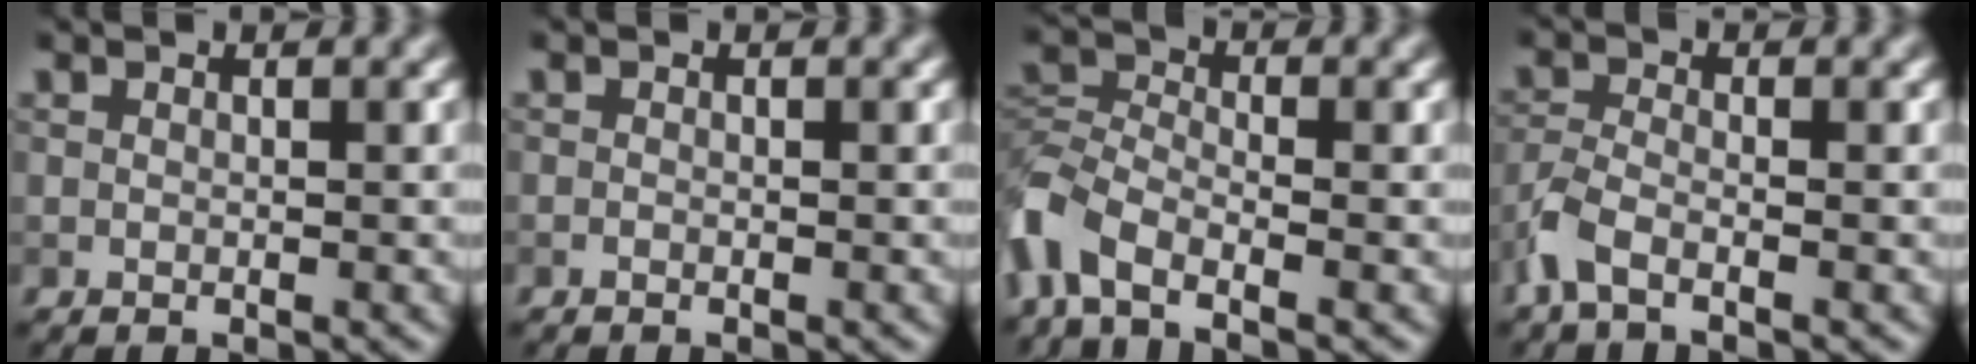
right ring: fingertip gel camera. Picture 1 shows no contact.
{"total": 0.0}
{"total": 6.2, "force": [-3.8, 3.0, 4.0], "torque": [-0.090, -0.004, -0.092]}
{"total": 3.2, "force": [-2.1, 1.0, 2.2], "torque": [-0.057, -0.005, -0.059]}